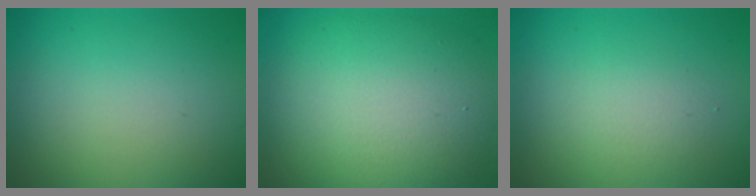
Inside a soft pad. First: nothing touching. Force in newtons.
{"total": 10.7, "press": 10.7, "slide": 0.7}
{"total": 2.2, "press": 2.2, "slide": 0.1}